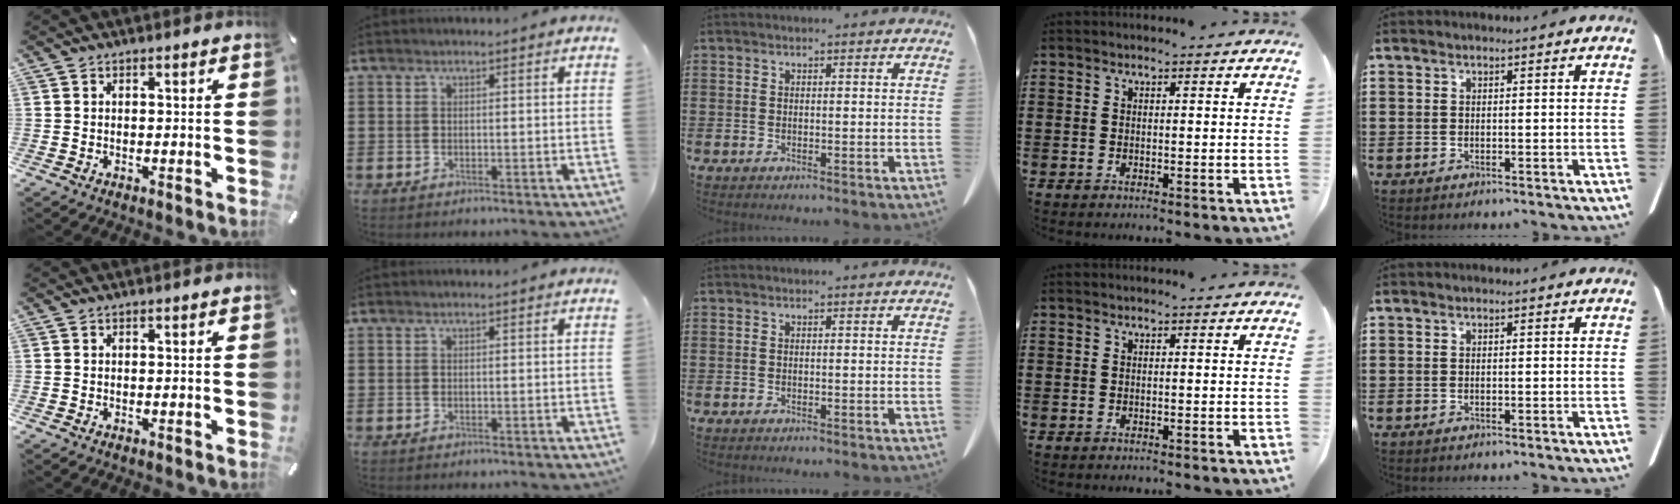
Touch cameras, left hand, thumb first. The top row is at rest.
{}